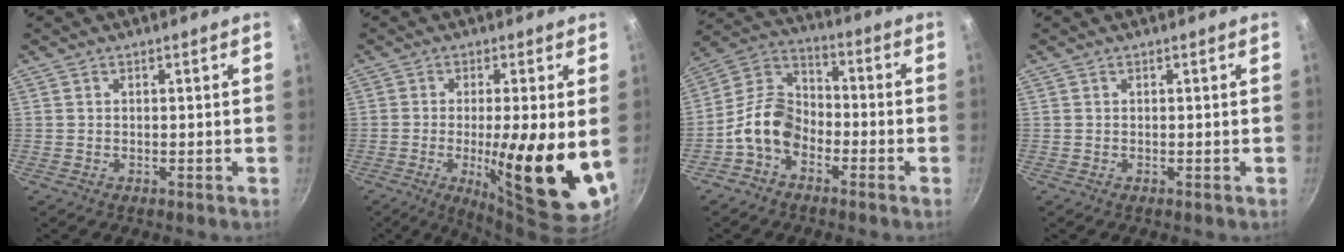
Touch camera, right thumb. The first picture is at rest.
{"total": 16.6, "force": [-2.2, 3.3, 16.2], "torque": [-0.233, -0.010, -0.030]}
{"total": 10.7, "force": [-4.4, 7.5, 6.2], "torque": [-0.091, 0.052, -0.109]}
{"total": 0.0}